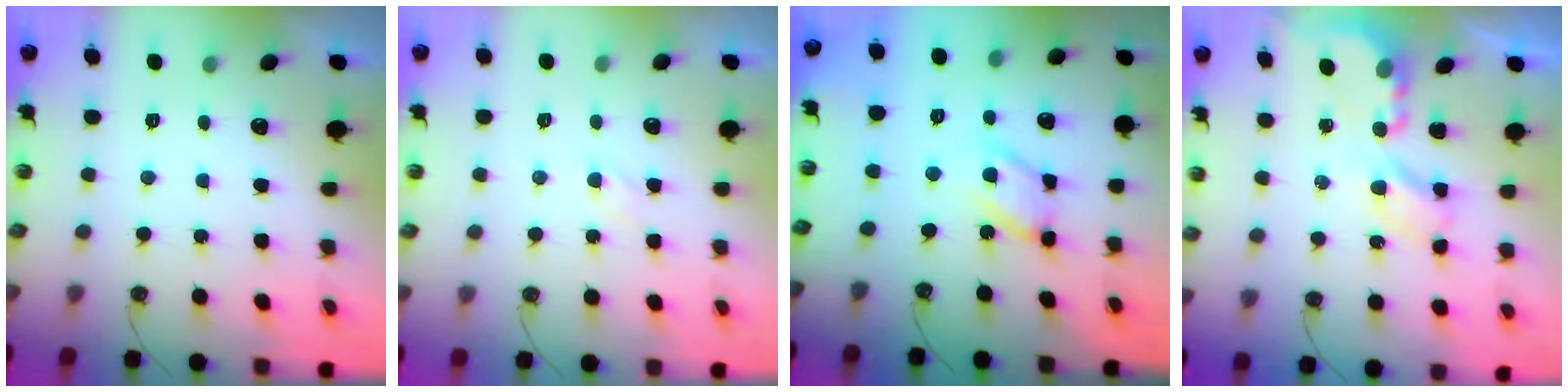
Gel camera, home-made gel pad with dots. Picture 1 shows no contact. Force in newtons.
{"total": 2.2, "press": 2.2, "slide": 0.3}
{"total": 12.5, "press": 12.5, "slide": 1.1}
{"total": 5.4, "press": 5.4, "slide": 0.1}